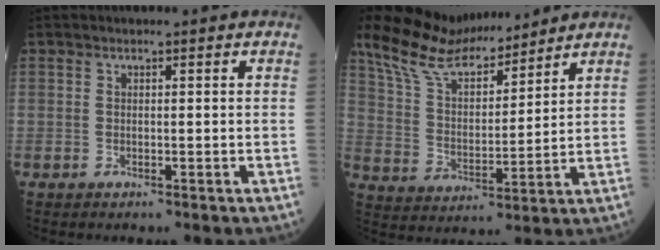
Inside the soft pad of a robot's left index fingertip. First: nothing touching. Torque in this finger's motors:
{"motor_torque": [0.54, -0.66, 0.28, 0.08]}